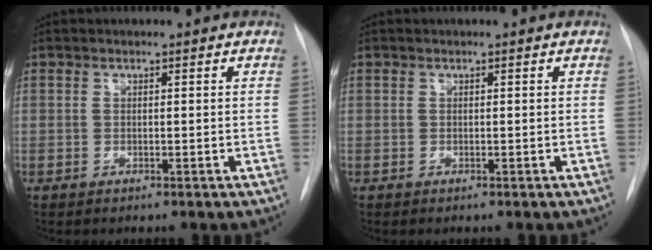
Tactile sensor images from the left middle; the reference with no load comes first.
{"total": 0.0}